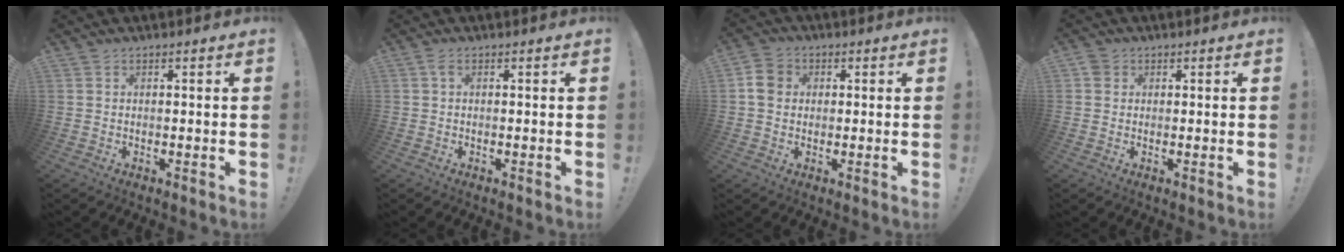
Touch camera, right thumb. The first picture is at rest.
{"total": 1.4, "force": [0.2, 0.4, 1.3], "torque": [-0.033, 0.005, 0.004]}
{"total": 5.7, "force": [0.9, 4.8, 2.9], "torque": [-0.036, 0.009, 0.018]}
{"total": 2.3, "force": [1.0, 2.0, 0.7], "torque": [-0.010, 0.001, 0.018]}